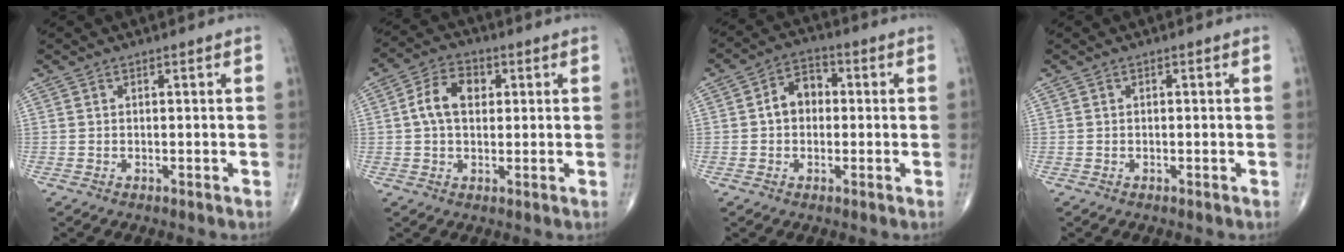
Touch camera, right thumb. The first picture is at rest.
{"total": 7.5, "force": [1.2, 5.0, 5.5], "torque": [-0.093, 0.016, 0.014]}
{"total": 6.4, "force": [0.2, 4.8, 4.2], "torque": [-0.054, 0.022, -0.008]}
{"total": 0.0}